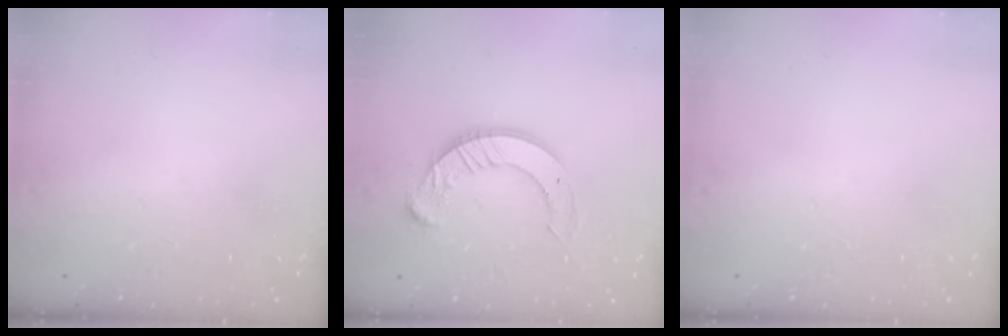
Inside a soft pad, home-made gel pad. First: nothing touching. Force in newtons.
{"total": 12.2, "press": 12.1, "slide": 1.2}
{"total": 0.0}